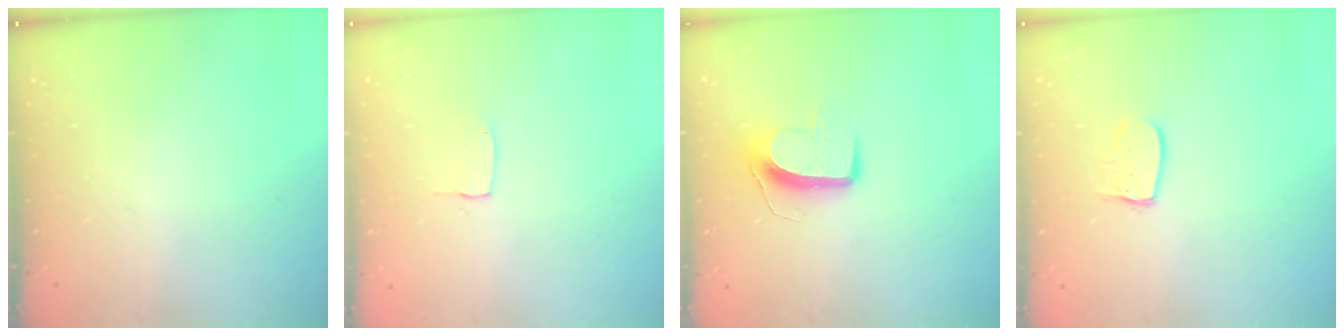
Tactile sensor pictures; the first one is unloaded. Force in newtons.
{"total": 3.3, "press": 3.3, "slide": 0.1}
{"total": 9.7, "press": 9.7, "slide": 0.5}
{"total": 7.5, "press": 7.5, "slide": 0.6}